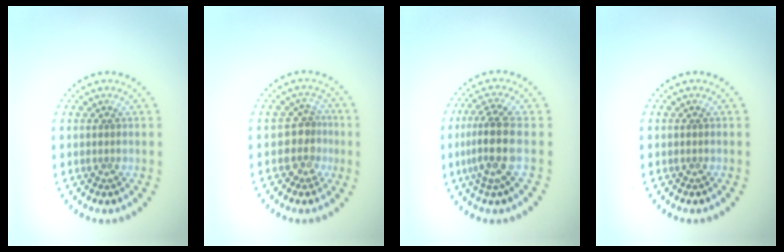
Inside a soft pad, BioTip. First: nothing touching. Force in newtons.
{"total": 2.6, "press": 2.0, "slide": 1.7}
{"total": 3.9, "press": 3.1, "slide": 2.3}
{"total": 0.0}